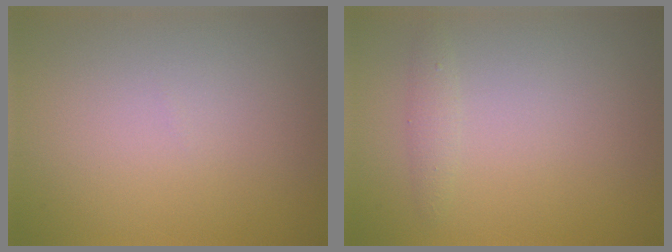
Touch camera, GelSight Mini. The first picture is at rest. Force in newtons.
{"total": 1.1, "press": 1.1, "slide": 0.0}